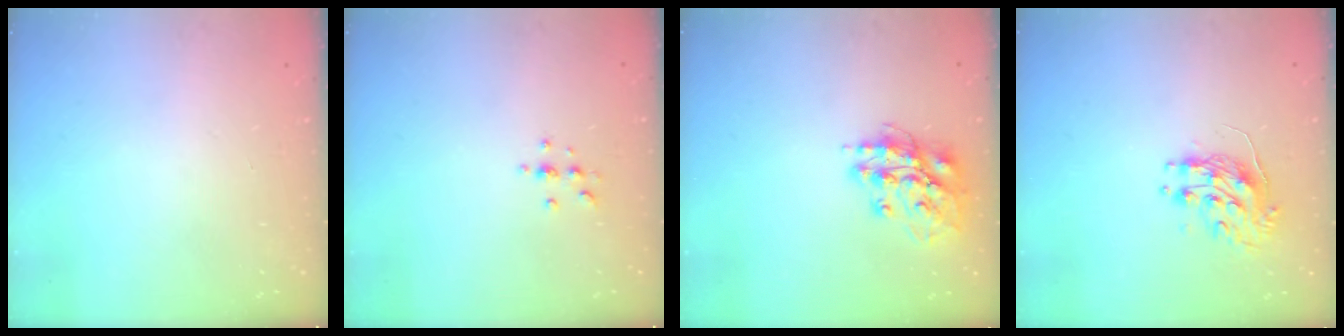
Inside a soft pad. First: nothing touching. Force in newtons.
{"total": 2.9, "press": 2.9, "slide": 0.4}
{"total": 13.9, "press": 13.7, "slide": 2.0}
{"total": 9.2, "press": 9.2, "slide": 0.7}